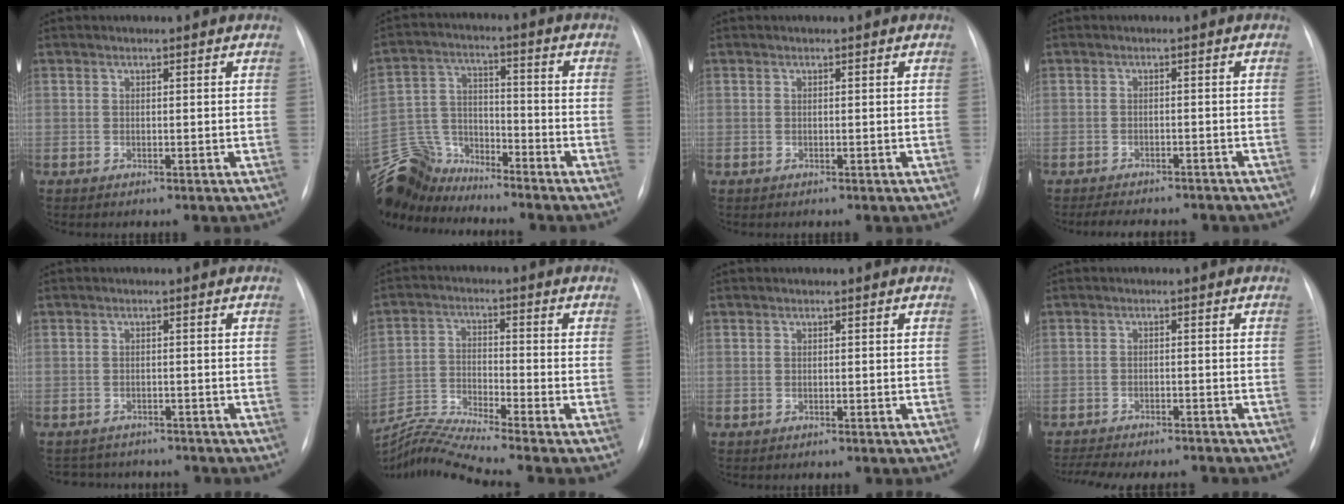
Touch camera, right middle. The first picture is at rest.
{"total": 10.4, "force": [-10.1, 2.4, 0.7], "torque": [-0.028, 0.017, -0.199]}
{"total": 0.0}
{"total": 10.9, "force": [-9.5, 3.2, 4.3], "torque": [-0.066, 0.001, -0.112]}
{"total": 6.3, "force": [-5.9, 2.2, 0.8], "torque": [-0.011, 0.004, -0.075]}
{"total": 8.5, "force": [-7.7, -2.7, 2.3], "torque": [-0.060, -0.010, -0.146]}
{"total": 0.0}
{"total": 12.0, "force": [-11.0, 2.2, 4.4], "torque": [-0.073, -0.001, -0.147]}